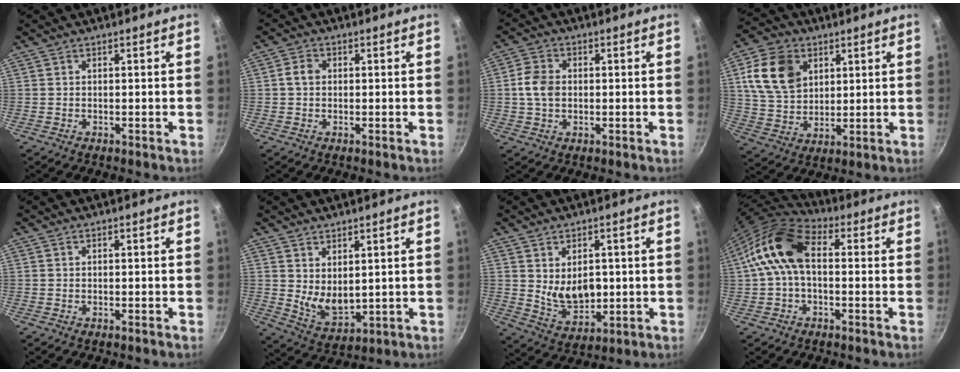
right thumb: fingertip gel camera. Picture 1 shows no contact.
{"total": 2.7, "force": [0.2, 2.2, 1.6], "torque": [-0.024, 0.009, -0.001]}
{"total": 5.9, "force": [0.1, 4.4, 3.9], "torque": [-0.068, 0.009, -0.003]}
{"total": 13.9, "force": [4.8, 10.2, 8.2], "torque": [-0.132, -0.009, 0.092]}
{"total": 0.0}
{"total": 6.7, "force": [2.8, 3.6, 4.9], "torque": [-0.075, -0.033, 0.065]}
{"total": 8.2, "force": [1.0, 5.5, 6.0], "torque": [-0.081, -0.027, 0.033]}
{"total": 12.7, "force": [0.9, 7.7, 10.0], "torque": [-0.178, 0.034, -0.001]}